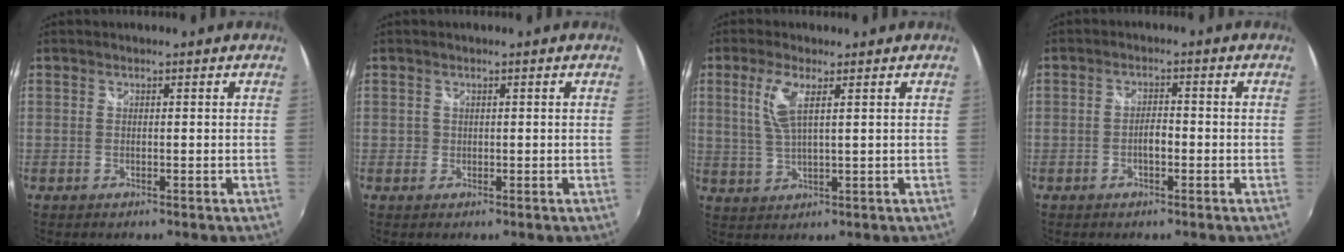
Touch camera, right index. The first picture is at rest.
{"total": 1.0, "force": [-0.1, 1.0, 0.1], "torque": [0.001, -0.001, -0.003]}
{"total": 5.5, "force": [2.3, 1.2, 4.9], "torque": [-0.106, 0.004, 0.049]}
{"total": 2.2, "force": [-0.7, 0.9, 1.9], "torque": [-0.035, 0.007, -0.014]}